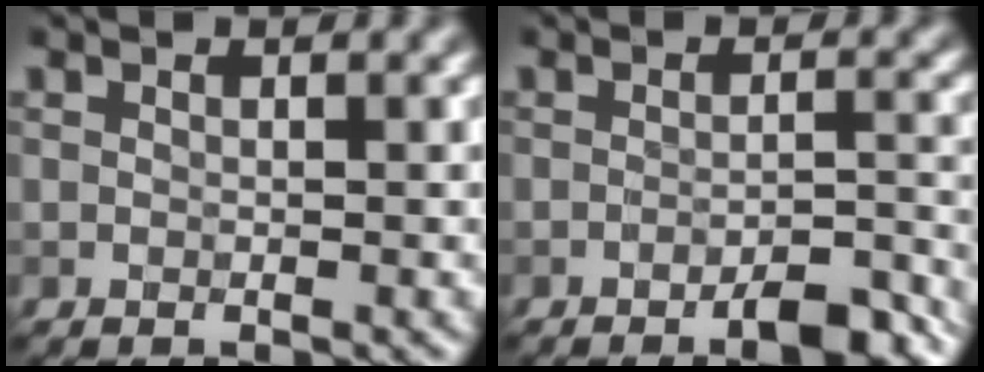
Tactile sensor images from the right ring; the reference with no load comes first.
{"total": 4.3, "force": [-2.8, 1.0, 3.0], "torque": [-0.041, 0.002, -0.040]}